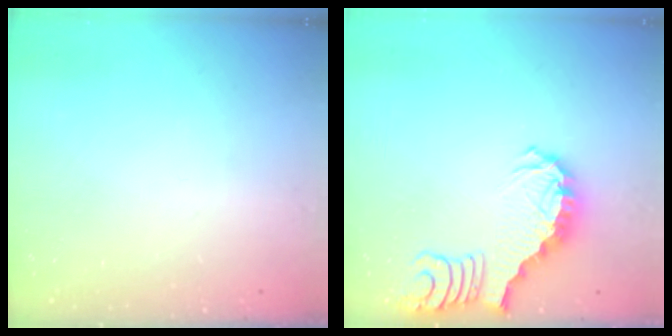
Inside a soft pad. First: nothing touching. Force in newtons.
{"total": 3.0, "press": 2.9, "slide": 0.5}